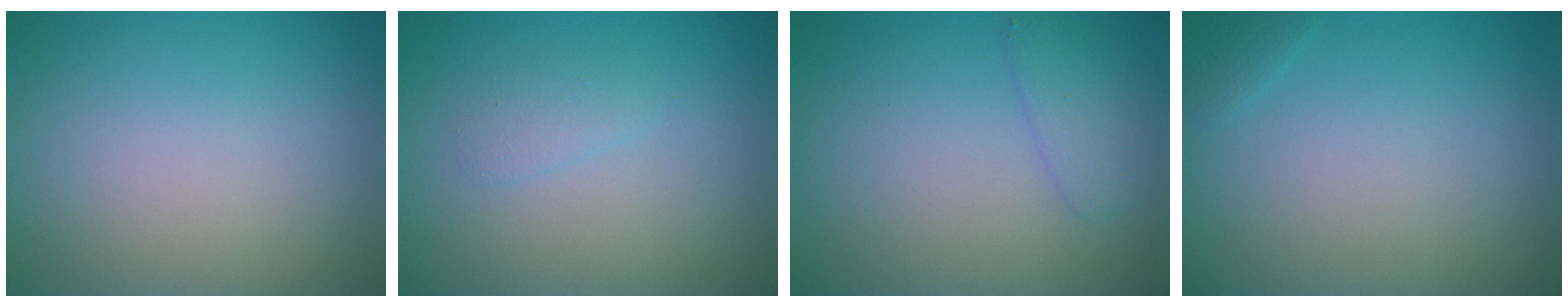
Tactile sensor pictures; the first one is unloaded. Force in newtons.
{"total": 1.0, "press": 1.0, "slide": 0.0}
{"total": 1.9, "press": 1.9, "slide": 0.1}
{"total": 0.7, "press": 0.7, "slide": 0.1}